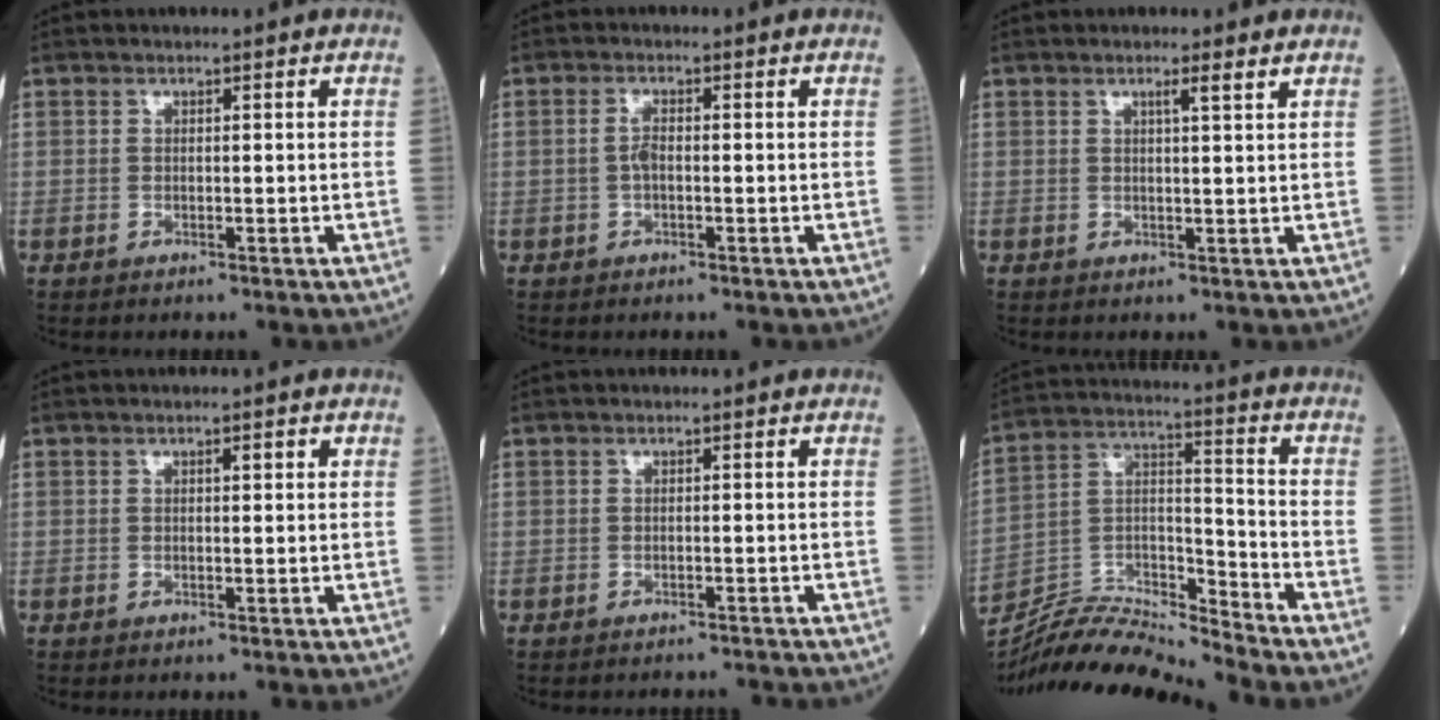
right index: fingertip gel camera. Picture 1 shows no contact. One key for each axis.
{"total": 1.9, "fx": -0.2, "fy": 0.6, "fz": 1.8, "tx": -0.040, "ty": 0.003, "tz": -0.005}
{"total": 1.7, "fx": 1.1, "fy": -0.3, "fz": 1.3, "tx": -0.023, "ty": 0.001, "tz": 0.020}
{"total": 1.1, "fx": 0.5, "fy": 0.2, "fz": 1.0, "tx": -0.014, "ty": 0.002, "tz": 0.005}
{"total": 3.1, "fx": -3.1, "fy": 0.3, "fz": 0.3, "tx": -0.002, "ty": -0.007, "tz": -0.035}
{"total": 12.8, "fx": -12.6, "fy": -1.0, "fz": 2.0, "tx": -0.034, "ty": 0.036, "tz": -0.238}